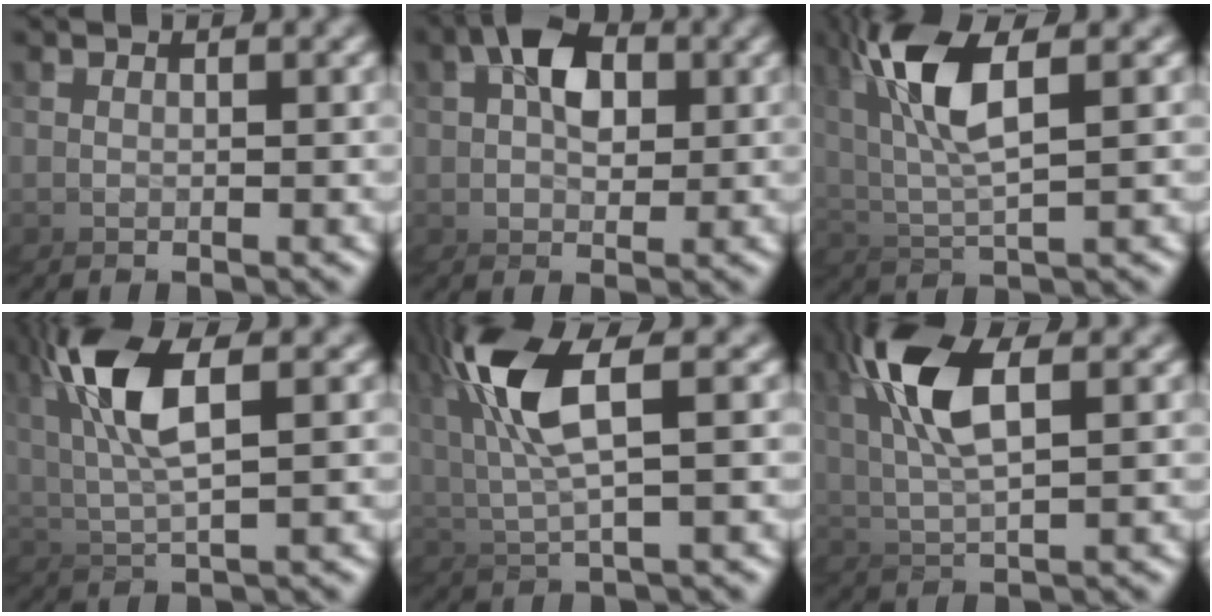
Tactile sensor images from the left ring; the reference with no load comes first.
{"total": 3.2, "force": [1.2, 2.7, 1.3], "torque": [-0.048, 0.002, 0.013]}
{"total": 6.6, "force": [3.6, 1.9, 5.2], "torque": [-0.161, 0.027, 0.055]}
{"total": 7.0, "force": [3.0, 2.3, 5.8], "torque": [-0.168, 0.021, 0.049]}
{"total": 7.1, "force": [2.3, 2.5, 6.2], "torque": [-0.169, 0.014, 0.043]}
{"total": 5.7, "force": [2.6, 1.9, 4.8], "torque": [-0.154, 0.015, 0.041]}